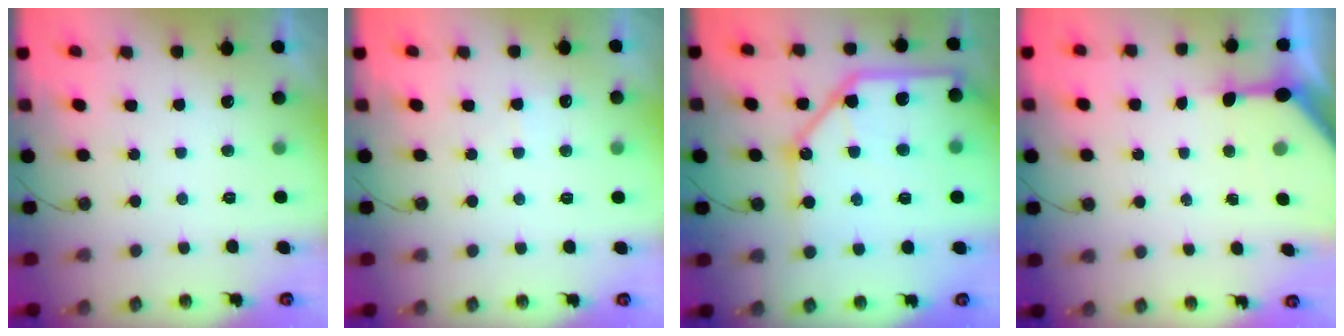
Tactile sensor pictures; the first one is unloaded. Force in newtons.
{"total": 3.4, "press": 3.4, "slide": 0.3}
{"total": 21.5, "press": 21.3, "slide": 2.4}
{"total": 6.6, "press": 6.6, "slide": 0.6}